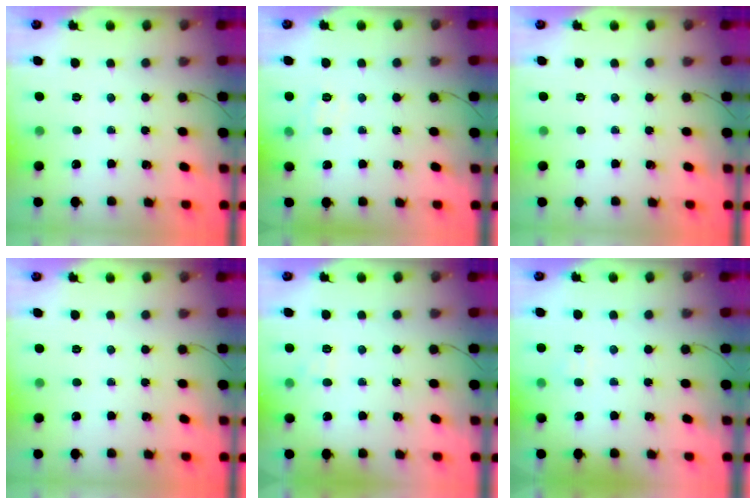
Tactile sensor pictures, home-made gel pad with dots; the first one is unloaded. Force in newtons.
{"total": 7.1, "press": 6.9, "slide": 1.5}
{"total": 0.0}
{"total": 0.0}
{"total": 5.0, "press": 4.9, "slide": 1.2}
{"total": 3.6, "press": 3.4, "slide": 1.1}